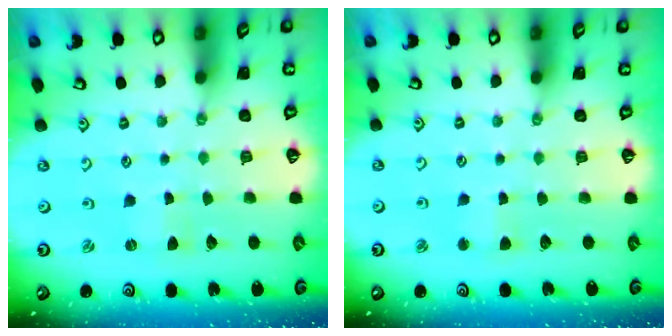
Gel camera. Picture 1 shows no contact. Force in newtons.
{"total": 3.1, "press": 3.1, "slide": 0.4}